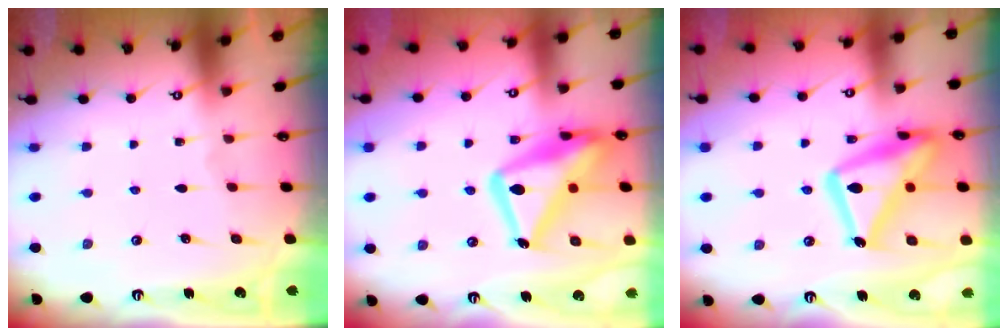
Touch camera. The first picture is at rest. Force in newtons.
{"total": 21.7, "press": 21.6, "slide": 2.0}
{"total": 20.8, "press": 20.7, "slide": 1.6}